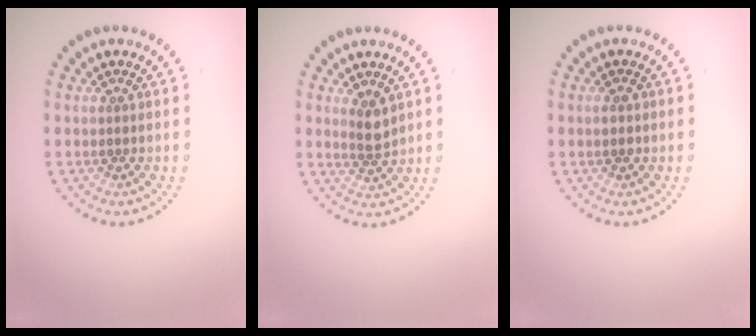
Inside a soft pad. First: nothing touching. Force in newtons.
{"total": 1.9, "press": 1.6, "slide": 1.0}
{"total": 1.4, "press": 1.4, "slide": 0.1}